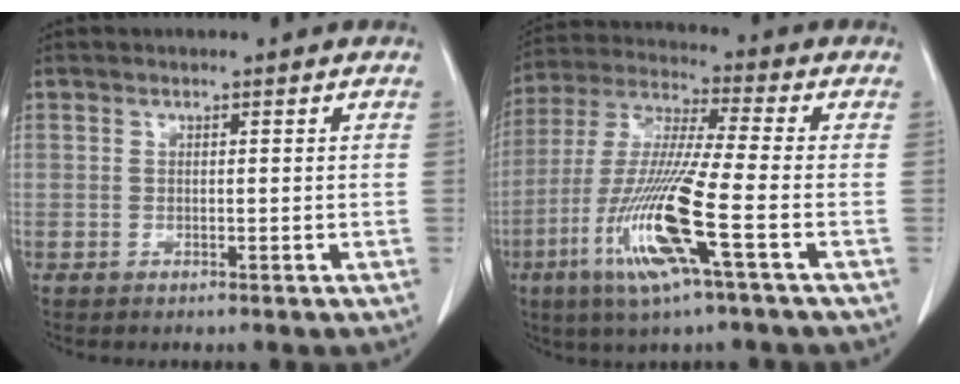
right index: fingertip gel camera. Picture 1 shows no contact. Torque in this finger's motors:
{"motor_torque": [2.14, 0.00, 0.49, 0.21]}